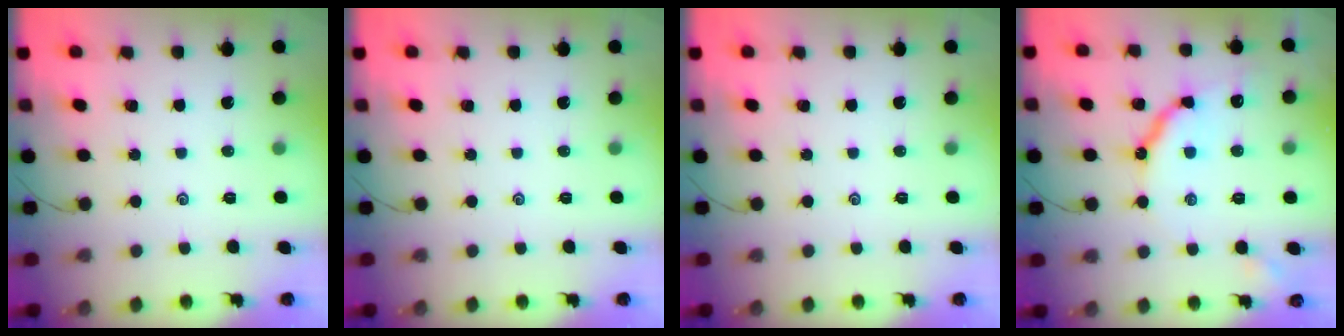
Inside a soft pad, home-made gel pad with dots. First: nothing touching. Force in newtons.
{"total": 0.0}
{"total": 0.0}
{"total": 10.3, "press": 10.2, "slide": 1.1}